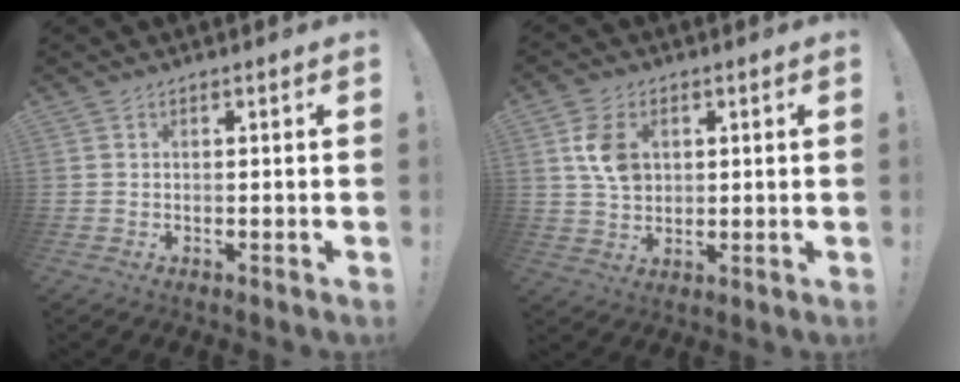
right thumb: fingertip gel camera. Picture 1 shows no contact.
{"total": 8.9, "force": [2.2, 6.7, 5.4], "torque": [-0.075, -0.001, 0.042]}